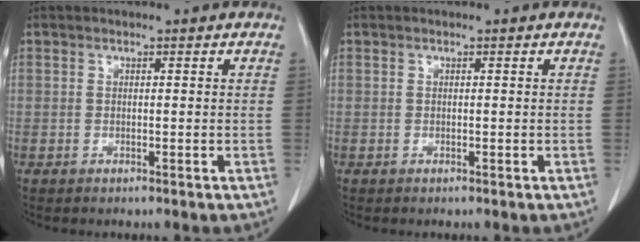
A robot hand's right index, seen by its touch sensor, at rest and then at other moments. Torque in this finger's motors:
{"motor_torque": [0.00, 0.00, 0.01, 0.00]}